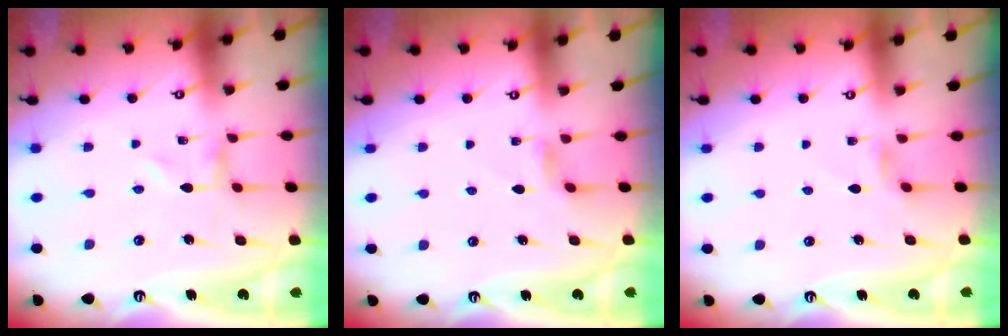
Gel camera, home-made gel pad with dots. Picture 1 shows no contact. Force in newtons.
{"total": 2.5, "press": 2.5, "slide": 0.4}
{"total": 1.7, "press": 1.7, "slide": 0.3}